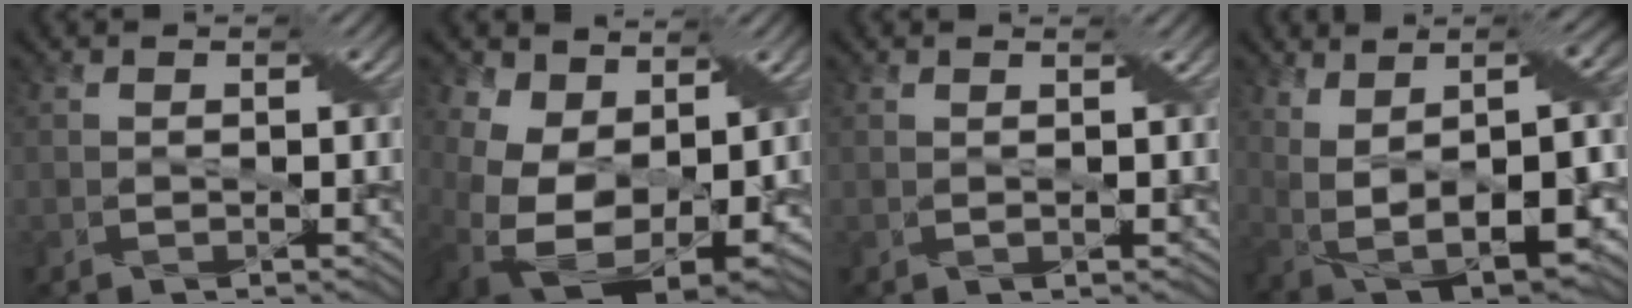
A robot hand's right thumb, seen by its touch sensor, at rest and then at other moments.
{"total": 14.3, "force": [2.9, 9.9, 9.9], "torque": [-0.220, -0.018, 0.077]}
{"total": 1.0, "force": [0.5, 0.0, 0.9], "torque": [-0.021, 0.005, 0.008]}
{"total": 13.4, "force": [0.9, 6.2, 11.8], "torque": [-0.205, -0.010, 0.039]}